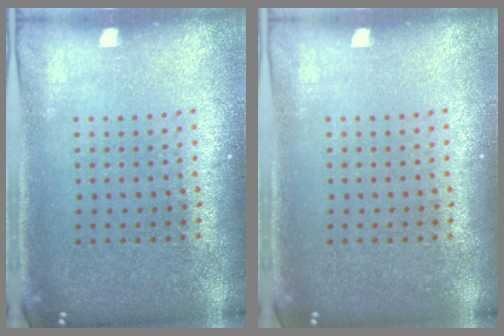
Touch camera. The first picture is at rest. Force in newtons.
{"total": 0.0}